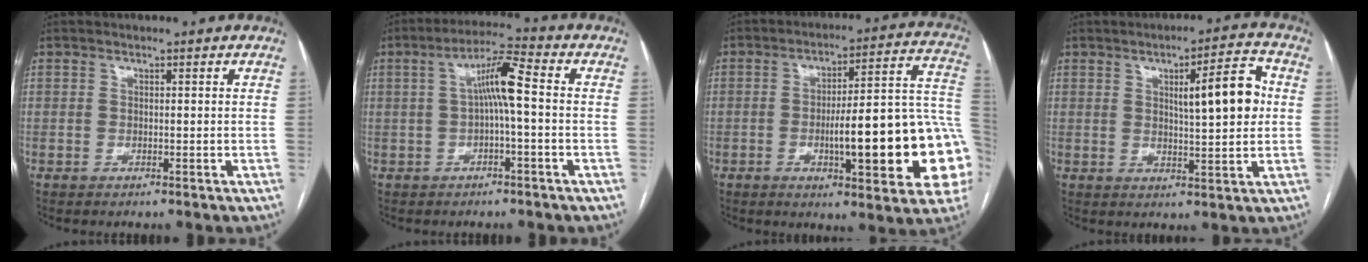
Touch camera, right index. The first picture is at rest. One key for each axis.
{"total": 6.7, "fx": 0.1, "fy": 0.5, "fz": 6.6, "tx": -0.119, "ty": 0.024, "tz": 0.002}
{"total": 22.0, "fx": -4.2, "fy": 3.8, "fz": 21.2, "tx": -0.206, "ty": 0.029, "tz": -0.048}
{"total": 9.3, "fx": 1.8, "fy": 1.6, "fz": 9.0, "tx": -0.130, "ty": 0.014, "tz": 0.029}